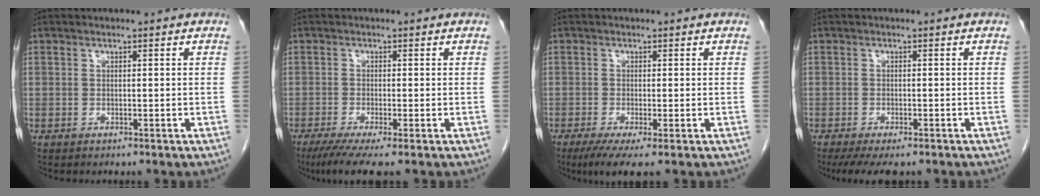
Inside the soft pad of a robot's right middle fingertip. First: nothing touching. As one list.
[{"total": 5.1, "force": [-3.5, 0.0, 3.8], "torque": [-0.061, -0.015, -0.061]}, {"total": 4.5, "force": [-2.4, 0.4, 3.7], "torque": [-0.062, -0.015, -0.040]}, {"total": 6.9, "force": [-5.4, 1.9, 3.8], "torque": [-0.053, -0.011, -0.083]}]